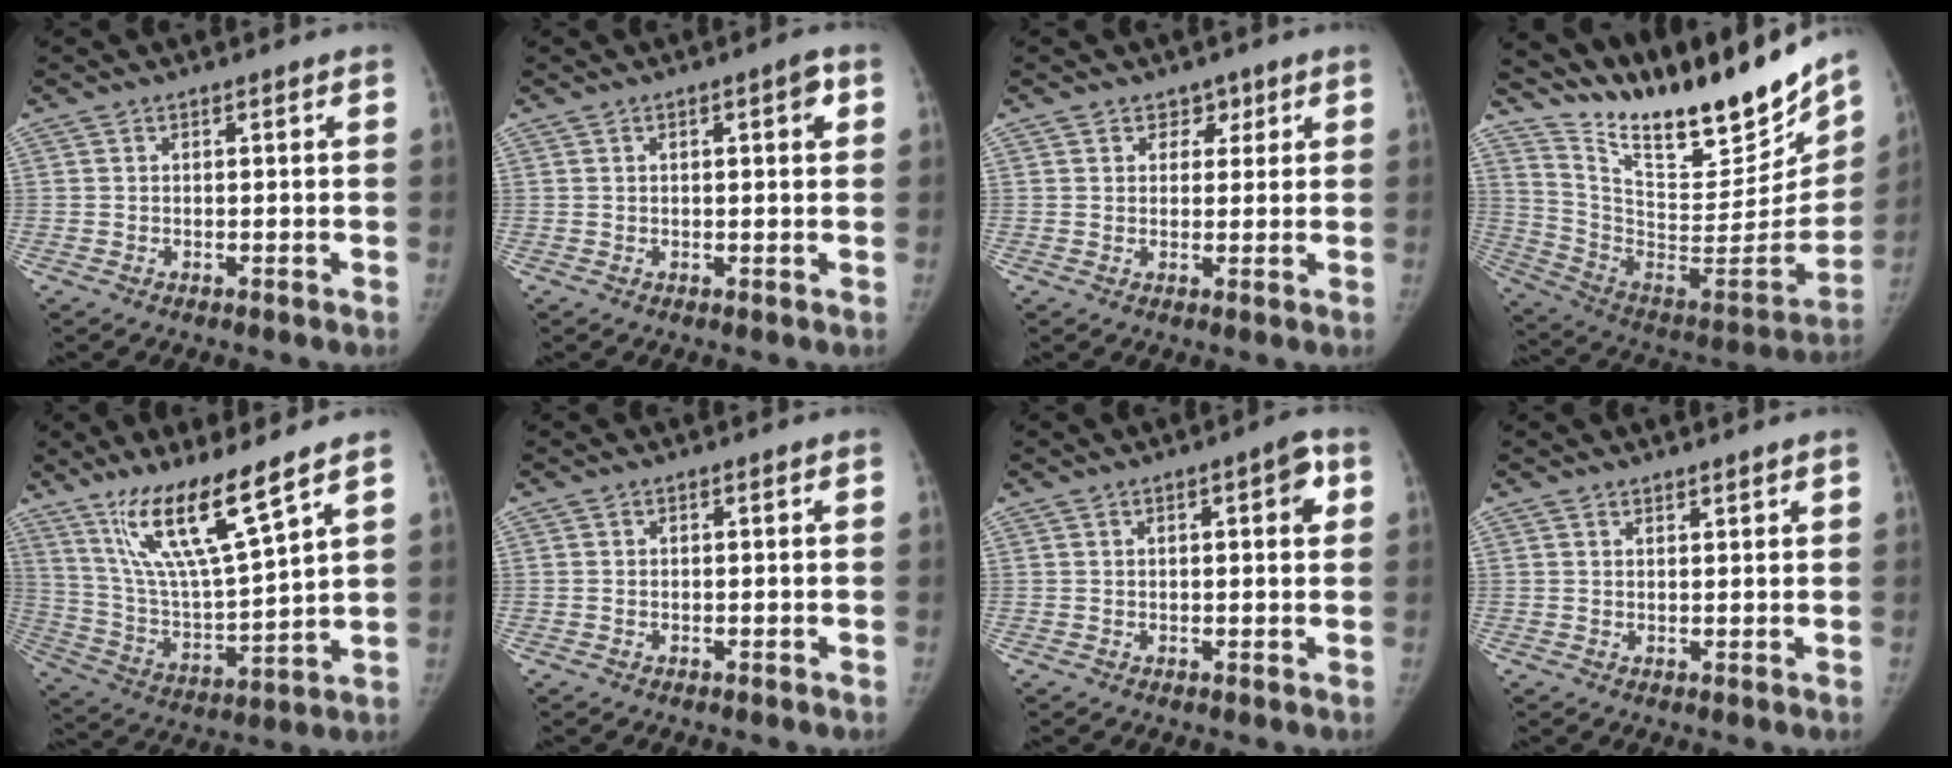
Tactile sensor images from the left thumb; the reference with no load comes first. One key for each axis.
{"total": 2.9, "fx": 1.0, "fy": 0.9, "fz": 2.6, "tx": -0.028, "ty": 0.002, "tz": 0.010}
{"total": 2.9, "fx": 1.8, "fy": 2.3, "fz": 0.6, "tx": 0.021, "ty": -0.007, "tz": 0.020}
{"total": 30.6, "fx": 24.6, "fy": 8.3, "fz": 16.1, "tx": -0.229, "ty": -0.128, "tz": 0.386}
{"total": 15.6, "fx": 10.7, "fy": 1.5, "fz": 11.2, "tx": -0.199, "ty": -0.066, "tz": 0.214}
{"total": 0.0}
{"total": 4.5, "fx": 1.4, "fy": 1.6, "fz": 4.0, "tx": -0.040, "ty": 0.004, "tz": 0.014}
{"total": 1.3, "fx": 1.3, "fy": 0.3, "fz": 0.3, "tx": 0.004, "ty": -0.009, "tz": 0.021}